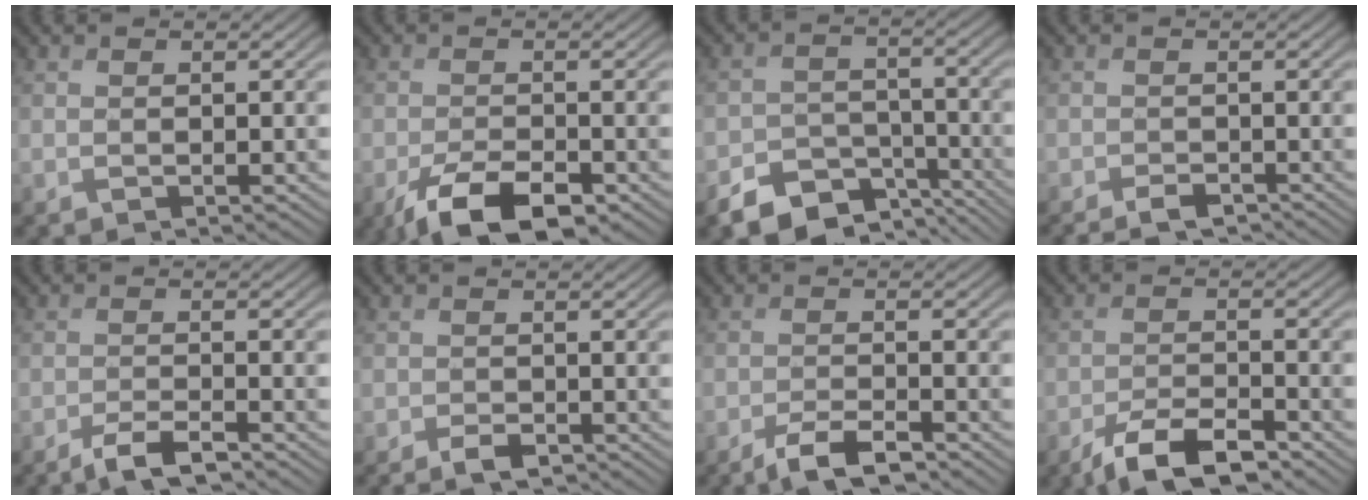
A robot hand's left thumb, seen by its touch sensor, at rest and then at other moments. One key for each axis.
{"total": 7.0, "fx": -4.2, "fy": 3.3, "fz": 4.5, "tx": -0.072, "ty": -0.006, "tz": -0.076}
{"total": 8.0, "fx": -5.5, "fy": 5.0, "fz": 3.0, "tx": -0.049, "ty": -0.022, "tz": -0.096}
{"total": 3.3, "fx": -2.8, "fy": 1.4, "fz": 1.2, "tx": -0.017, "ty": -0.009, "tz": -0.053}
{"total": 3.9, "fx": -3.0, "fy": 1.1, "fz": 2.3, "tx": -0.033, "ty": 0.004, "tz": -0.063}
{"total": 2.7, "fx": -2.1, "fy": 1.3, "fz": 1.1, "tx": -0.018, "ty": -0.005, "tz": -0.040}
{"total": 4.4, "fx": -3.4, "fy": 1.3, "fz": 2.5, "tx": -0.042, "ty": 0.001, "tz": -0.066}
{"total": 6.4, "fx": -4.7, "fy": 2.4, "fz": 3.7, "tx": -0.065, "ty": -0.001, "tz": -0.088}